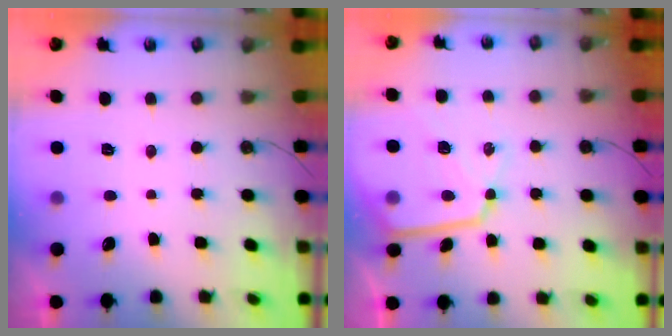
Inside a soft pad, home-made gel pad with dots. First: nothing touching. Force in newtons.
{"total": 15.9, "press": 15.8, "slide": 1.5}